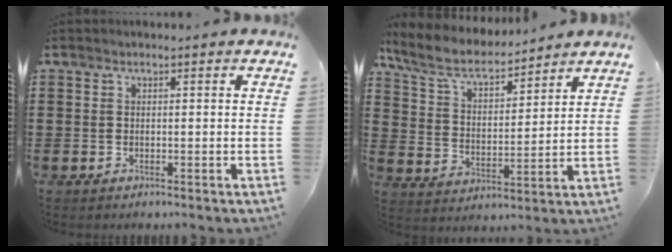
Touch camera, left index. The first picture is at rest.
{"total": 7.1, "force": [6.0, 2.0, 3.3], "torque": [-0.091, -0.029, 0.100]}